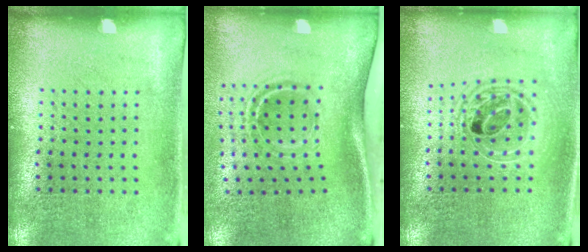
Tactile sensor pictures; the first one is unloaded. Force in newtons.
{"total": 2.1, "press": 1.2, "slide": 1.7}
{"total": 1.6, "press": 1.3, "slide": 0.9}